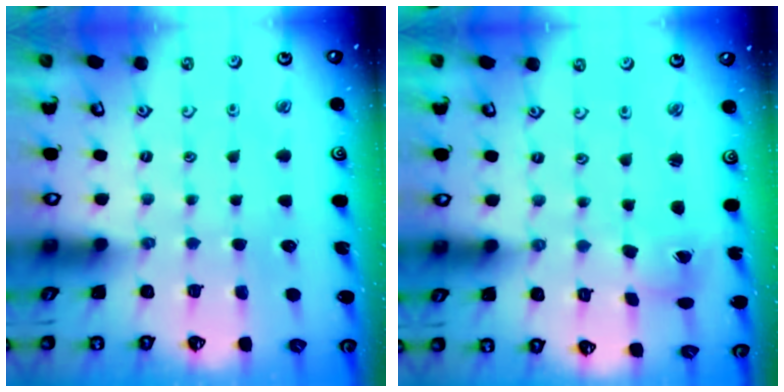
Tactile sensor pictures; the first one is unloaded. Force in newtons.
{"total": 1.0, "press": 1.0, "slide": 0.1}